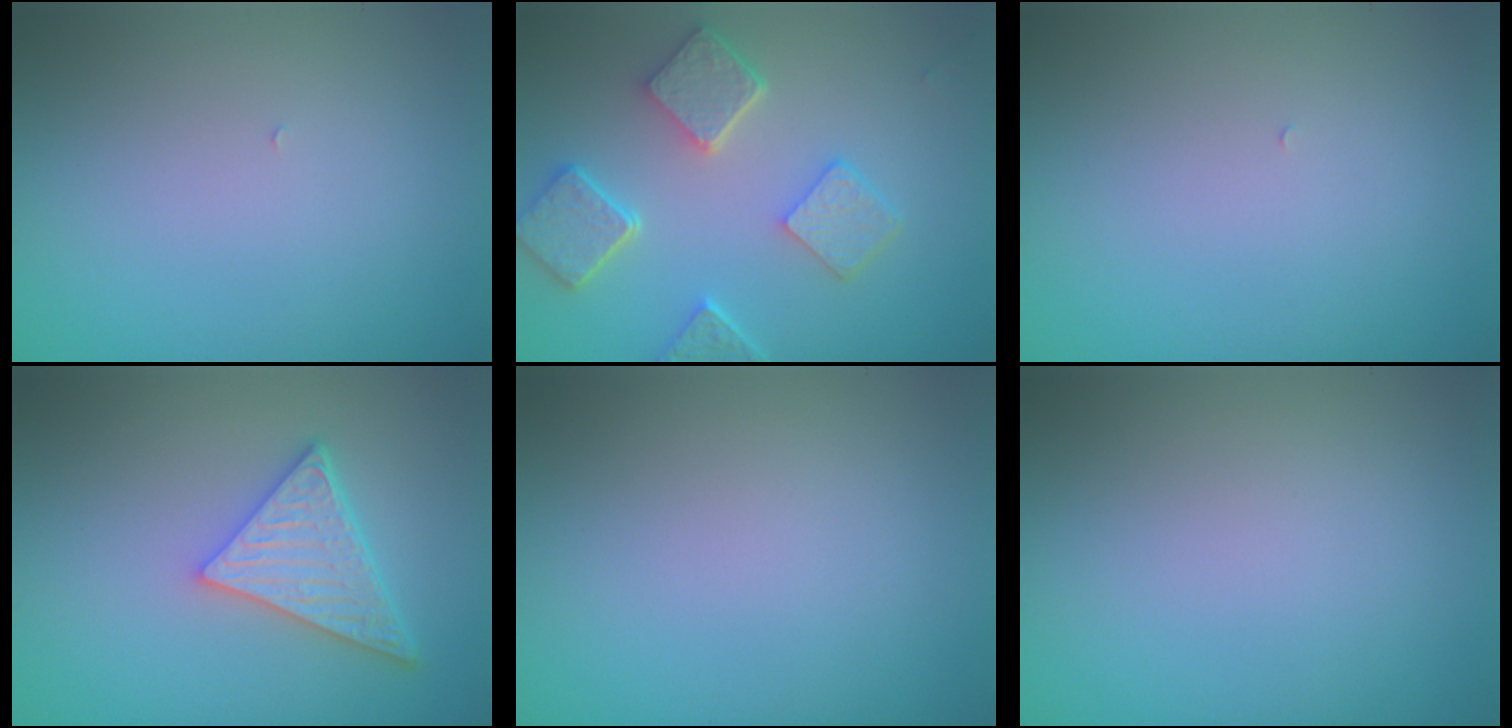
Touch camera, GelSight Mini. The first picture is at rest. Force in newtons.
{"total": 5.5, "press": 4.5, "slide": 3.3}
{"total": 0.0}
{"total": 5.0, "press": 4.3, "slide": 2.7}
{"total": 0.0}
{"total": 0.0}